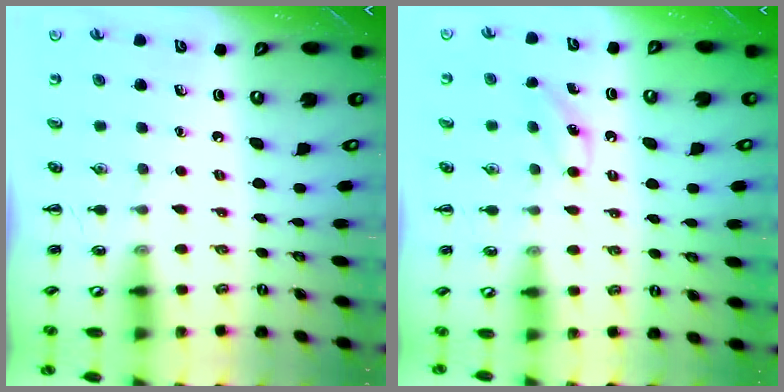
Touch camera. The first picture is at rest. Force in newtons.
{"total": 5.5, "press": 5.3, "slide": 1.4}